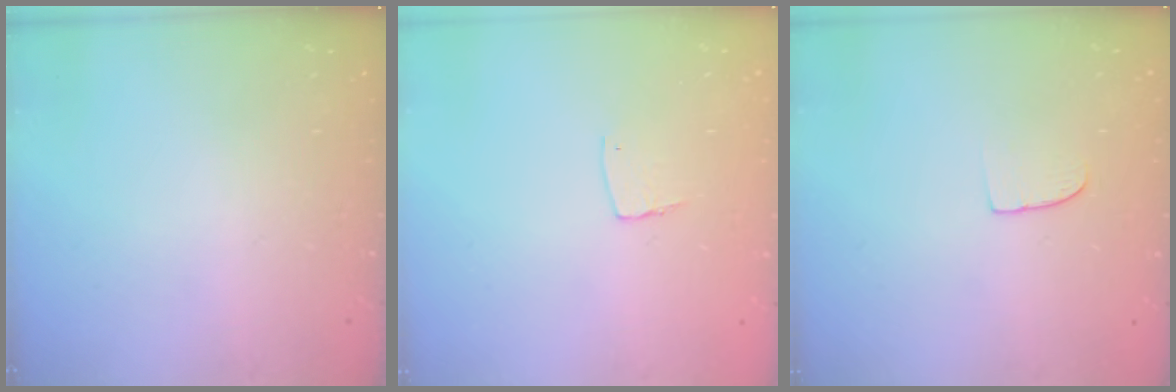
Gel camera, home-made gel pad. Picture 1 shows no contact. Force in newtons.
{"total": 4.7, "press": 4.7, "slide": 0.4}
{"total": 5.6, "press": 5.5, "slide": 0.5}